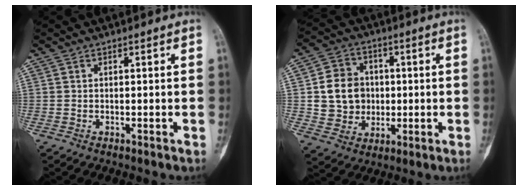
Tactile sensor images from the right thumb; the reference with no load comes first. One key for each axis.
{"total": 11.5, "fx": 0.8, "fy": 10.2, "fz": 5.2, "tx": -0.049, "ty": 0.010, "tz": 0.019}